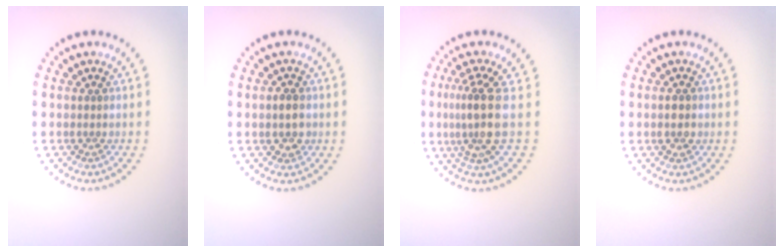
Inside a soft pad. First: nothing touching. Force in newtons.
{"total": 2.1, "press": 2.0, "slide": 0.7}
{"total": 3.9, "press": 2.9, "slide": 2.6}
{"total": 2.0, "press": 2.0, "slide": 0.1}